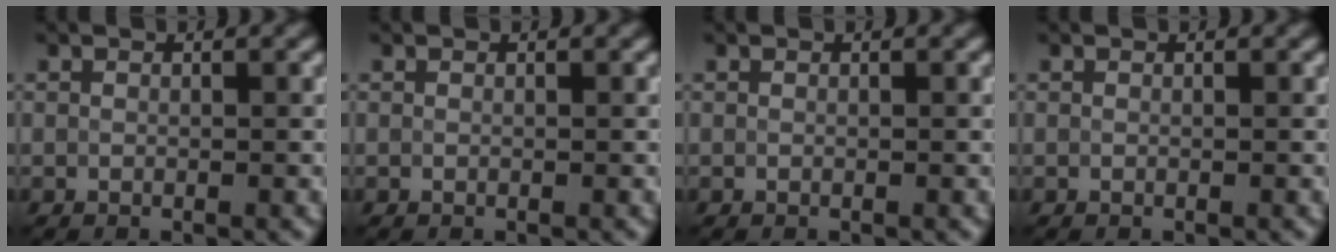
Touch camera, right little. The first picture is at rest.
{"total": 0.0}
{"total": 0.0}
{"total": 0.0}